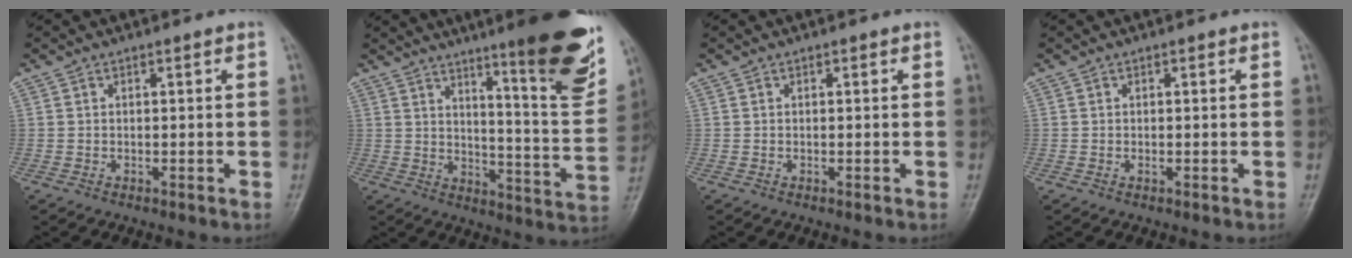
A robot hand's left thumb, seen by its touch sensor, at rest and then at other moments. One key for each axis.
{"total": 20.5, "fx": 12.6, "fy": 3.1, "fz": 15.8, "tx": -0.178, "ty": -0.076, "tz": 0.182}
{"total": 0.0}
{"total": 0.7, "fx": 0.0, "fy": 0.5, "fz": 0.5, "tx": -0.005, "ty": -0.001, "tz": 0.000}